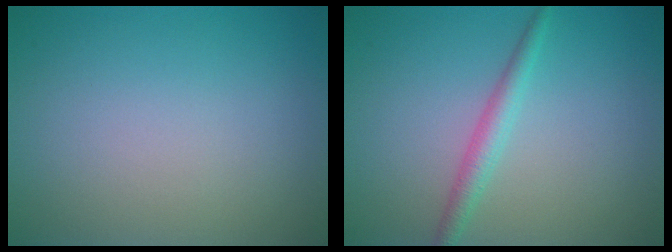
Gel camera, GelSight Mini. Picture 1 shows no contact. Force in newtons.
{"total": 2.1, "press": 2.1, "slide": 0.1}